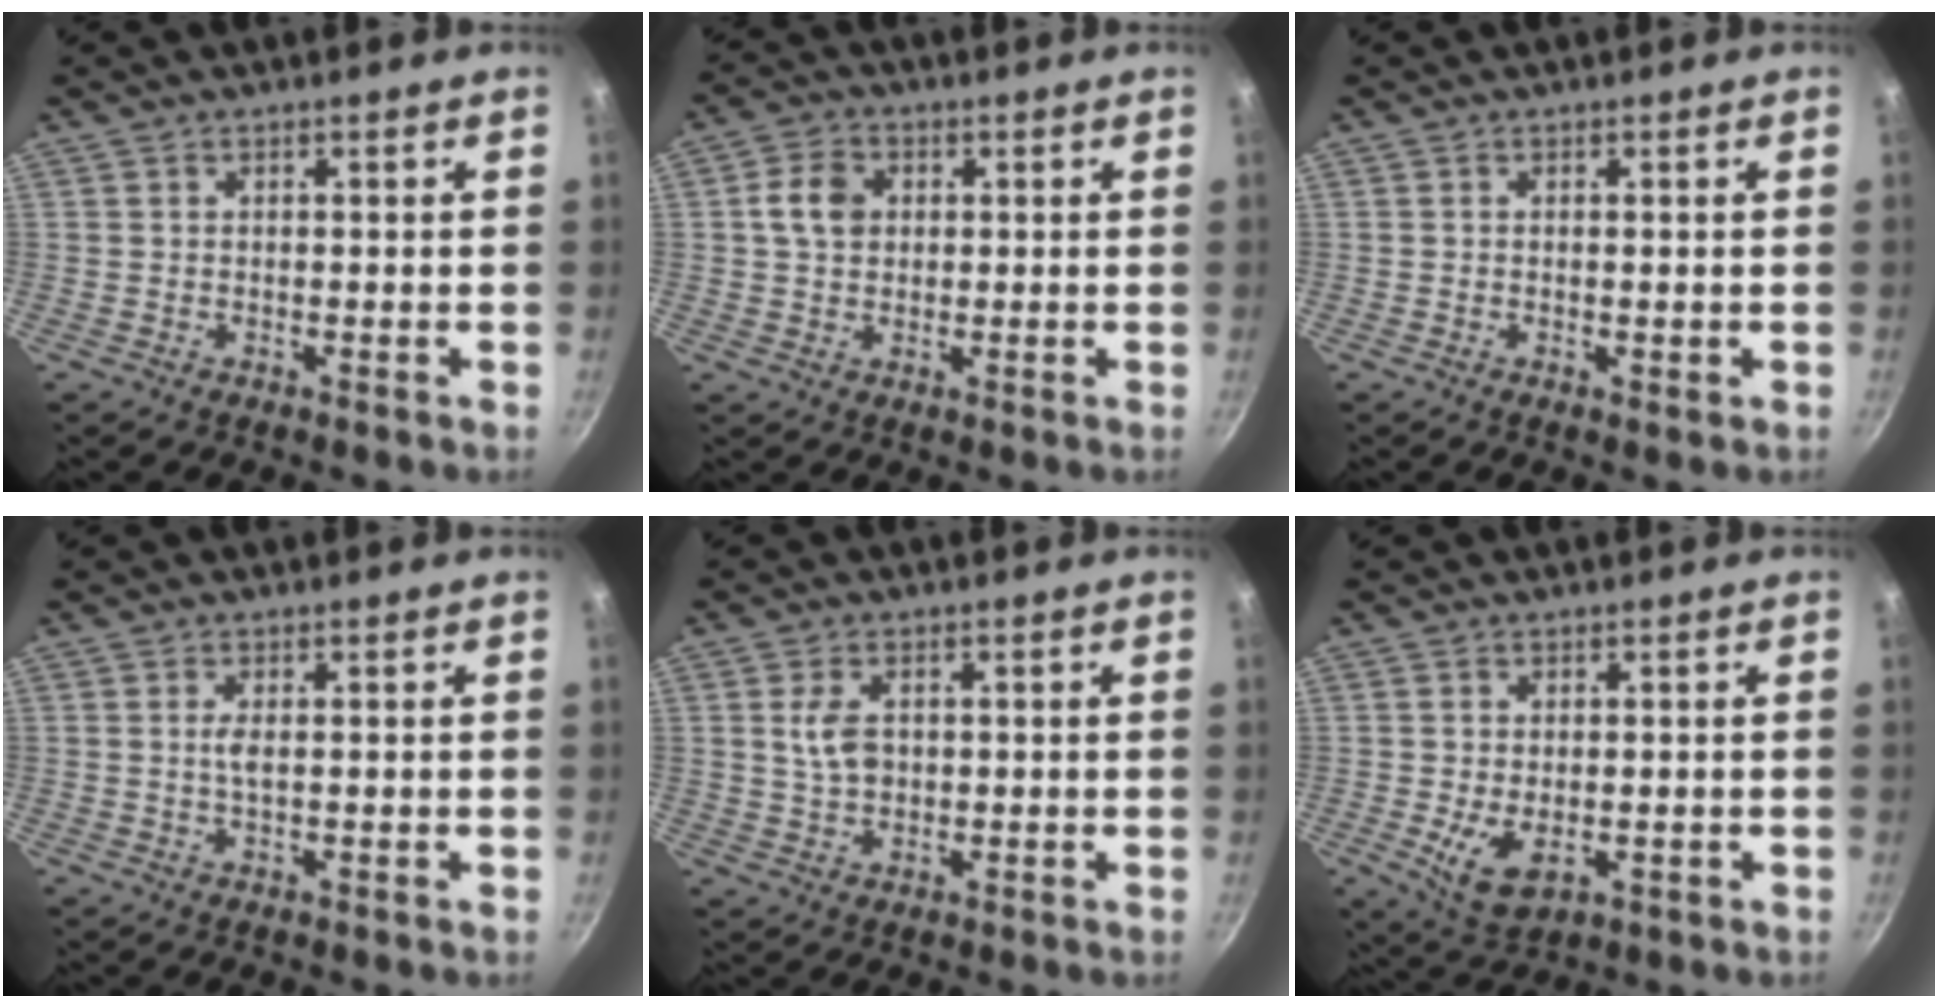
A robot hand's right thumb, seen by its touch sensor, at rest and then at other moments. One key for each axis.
{"total": 6.0, "fx": 1.0, "fy": 4.7, "fz": 3.5, "tx": -0.048, "ty": 0.008, "tz": 0.011}
{"total": 0.9, "fx": -0.1, "fy": 0.3, "fz": 0.9, "tx": -0.013, "ty": -0.002, "tz": -0.002}
{"total": 1.8, "fx": 0.2, "fy": 0.5, "fz": 1.7, "tx": -0.038, "ty": 0.000, "tz": 0.004}
{"total": 4.8, "fx": 0.7, "fy": 3.1, "fz": 3.5, "tx": -0.061, "ty": 0.002, "tz": 0.014}
{"total": 6.8, "fx": -1.1, "fy": 4.1, "fz": 5.3, "tx": -0.094, "ty": -0.018, "tz": -0.010}